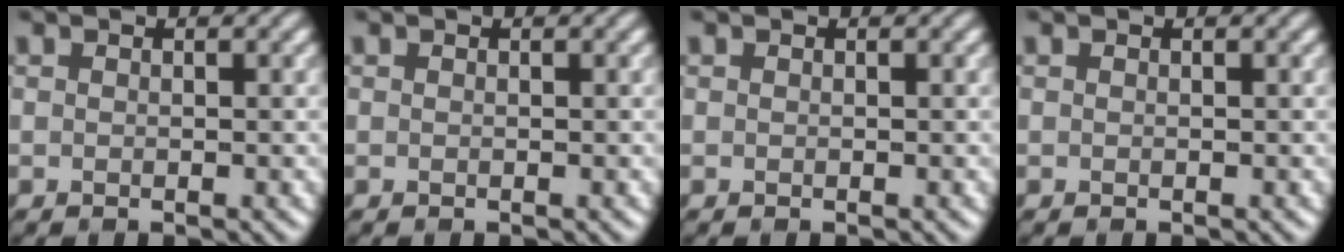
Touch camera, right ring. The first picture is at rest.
{"total": 0.0}
{"total": 0.0}
{"total": 0.0}